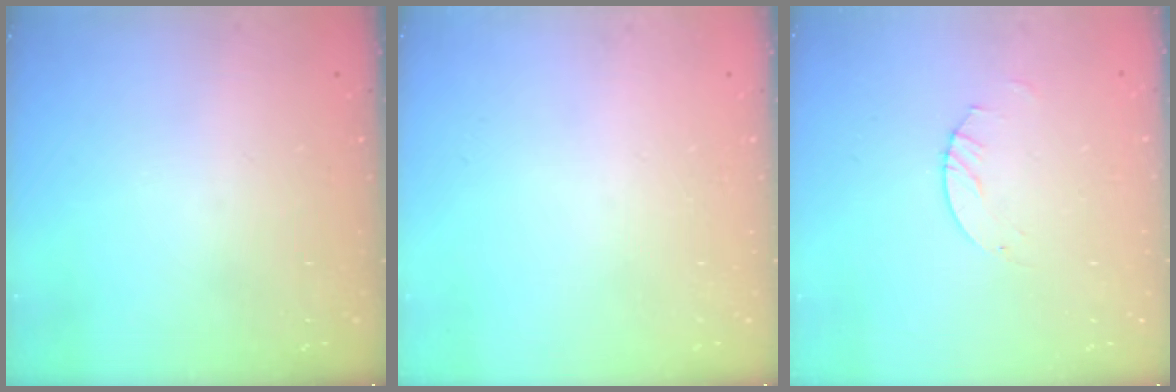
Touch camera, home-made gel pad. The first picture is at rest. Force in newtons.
{"total": 0.0}
{"total": 2.0, "press": 2.0, "slide": 0.2}